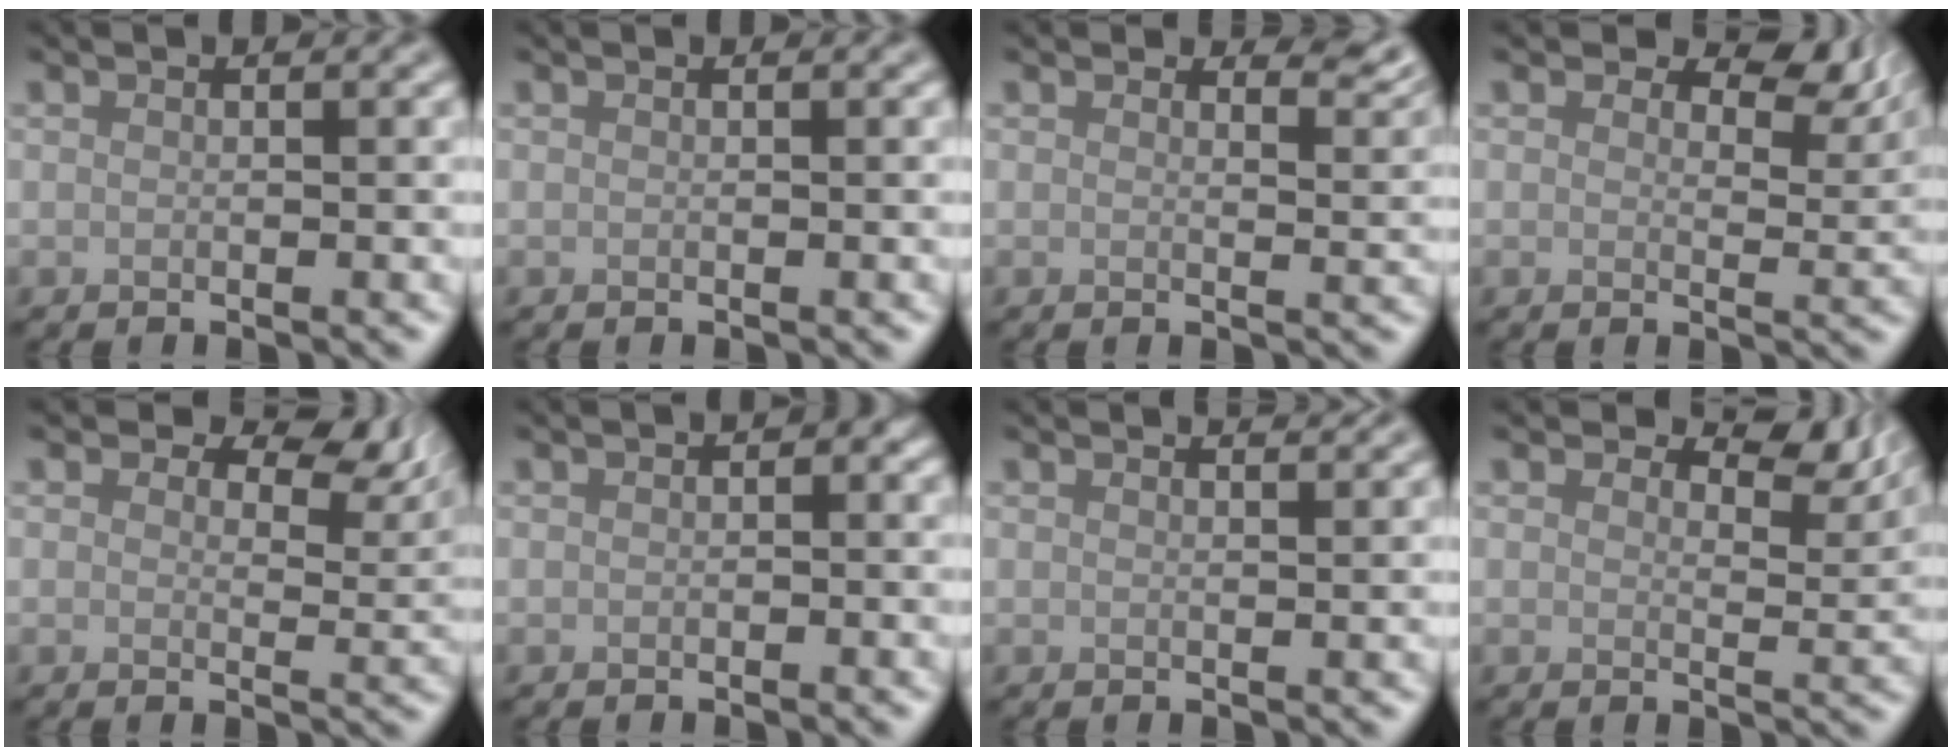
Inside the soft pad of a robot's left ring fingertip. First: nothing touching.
{"total": 0.0}
{"total": 2.4, "force": [2.2, 0.6, 1.0], "torque": [-0.011, -0.008, 0.028]}
{"total": 6.2, "force": [3.9, 3.2, 3.6], "torque": [-0.044, -0.002, 0.049]}
{"total": 7.0, "force": [4.4, 3.7, 4.1], "torque": [-0.052, -0.001, 0.053]}
{"total": 1.0, "force": [0.0, 0.7, 0.8], "torque": [-0.007, -0.001, 0.000]}
{"total": 1.5, "force": [1.4, 0.3, 0.5], "torque": [-0.002, 0.000, 0.012]}
{"total": 4.5, "force": [3.2, 2.0, 2.5], "torque": [-0.030, -0.004, 0.040]}